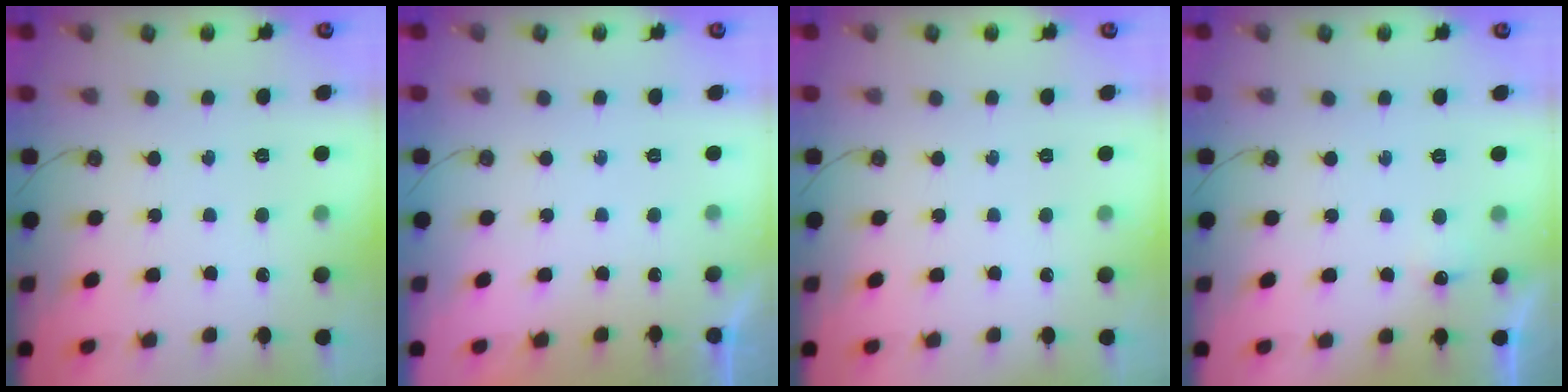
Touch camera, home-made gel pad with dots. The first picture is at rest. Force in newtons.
{"total": 0.0}
{"total": 0.0}
{"total": 4.9, "press": 4.7, "slide": 1.0}